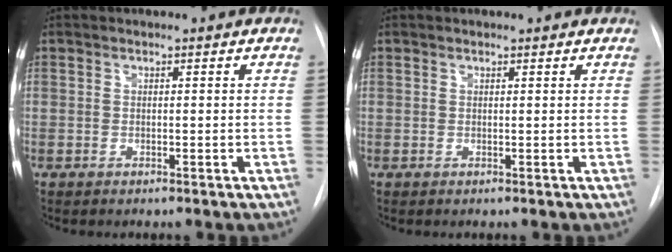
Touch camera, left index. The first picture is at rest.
{"total": 1.0, "force": [-0.9, -0.2, -0.3], "torque": [0.000, 0.000, -0.018]}